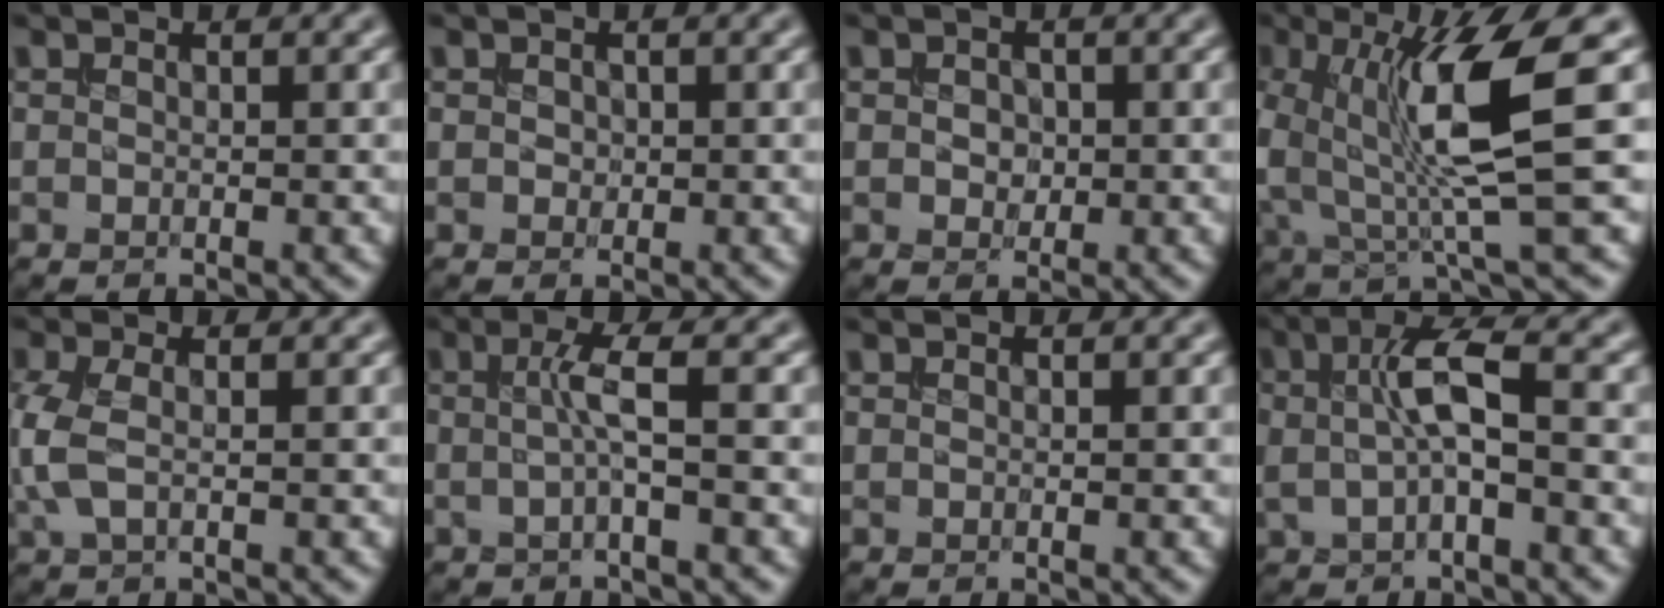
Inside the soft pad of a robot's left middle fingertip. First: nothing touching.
{"total": 0.6, "force": [0.1, 0.5, 0.3], "torque": [-0.006, -0.002, 0.000]}
{"total": 1.4, "force": [0.0, 1.1, 0.9], "torque": [-0.017, -0.002, -0.001]}
{"total": 8.6, "force": [0.9, 1.4, 8.4], "torque": [-0.160, -0.004, 0.021]}
{"total": 3.3, "force": [0.1, 1.7, 2.8], "torque": [-0.077, 0.001, -0.002]}
{"total": 2.6, "force": [-0.1, 0.2, 2.6], "torque": [-0.055, 0.000, -0.005]}
{"total": 0.0}
{"total": 4.6, "force": [0.1, 1.7, 4.2], "torque": [-0.086, 0.013, -0.005]}